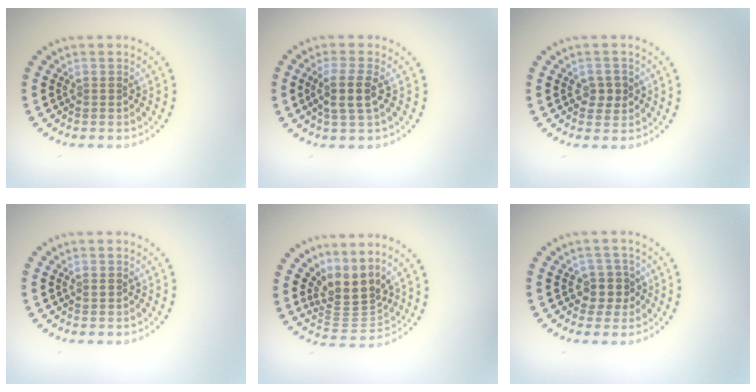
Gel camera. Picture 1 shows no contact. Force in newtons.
{"total": 2.8, "press": 2.4, "slide": 1.4}
{"total": 1.9, "press": 1.8, "slide": 0.4}
{"total": 0.7, "press": 0.7, "slide": 0.1}
{"total": 3.9, "press": 2.6, "slide": 2.9}
{"total": 2.4, "press": 2.0, "slide": 1.3}